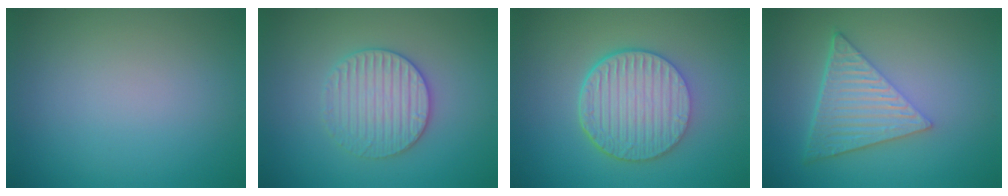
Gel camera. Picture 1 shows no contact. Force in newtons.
{"total": 3.1, "press": 3.1, "slide": 0.4}
{"total": 6.6, "press": 4.8, "slide": 4.6}
{"total": 6.4, "press": 4.3, "slide": 4.7}